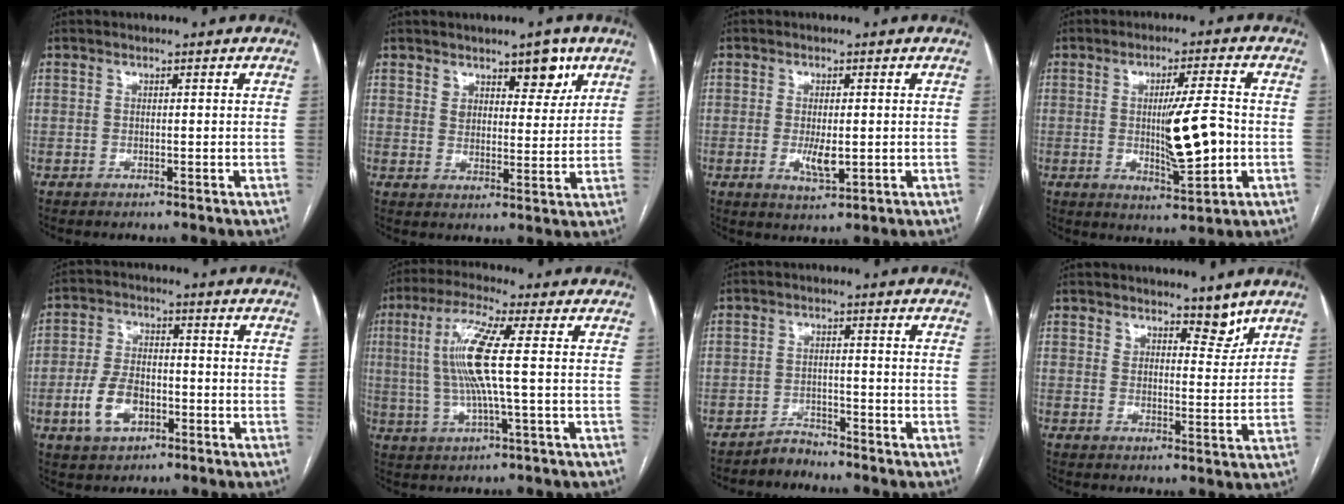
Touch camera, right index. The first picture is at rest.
{"total": 6.5, "force": [4.1, 3.0, 4.0], "torque": [-0.051, 0.000, 0.061]}
{"total": 4.0, "force": [-0.5, 1.3, 3.8], "torque": [-0.071, -0.007, -0.005]}
{"total": 9.5, "force": [-0.9, 0.9, 9.4], "torque": [-0.151, -0.008, -0.014]}
{"total": 7.8, "force": [-2.9, 4.8, 5.5], "torque": [-0.122, 0.010, -0.049]}
{"total": 10.5, "force": [1.1, 0.1, 10.5], "torque": [-0.224, 0.008, 0.019]}
{"total": 2.6, "force": [-2.5, 0.6, -0.6], "torque": [0.018, -0.003, -0.043]}
{"total": 4.8, "force": [4.0, 2.0, 1.7], "torque": [-0.016, -0.009, 0.064]}